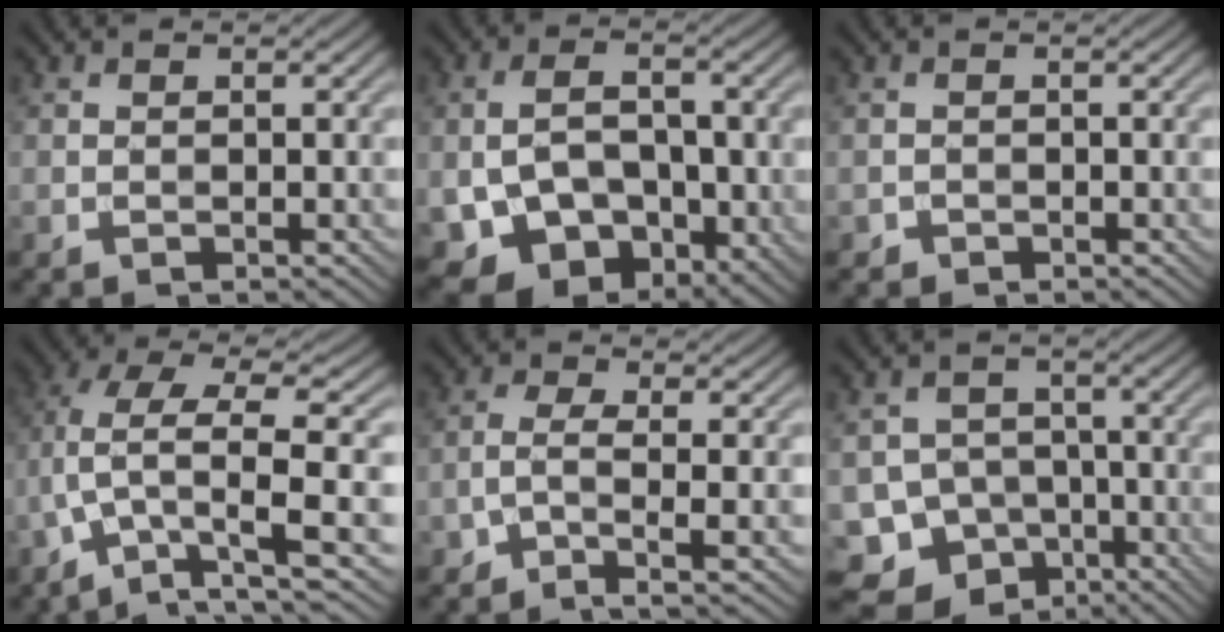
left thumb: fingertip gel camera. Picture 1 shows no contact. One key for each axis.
{"total": 11.2, "fx": -2.7, "fy": 7.7, "fz": 7.6, "tx": -0.146, "ty": -0.023, "tz": -0.035}
{"total": 0.8, "fx": -0.6, "fy": 0.6, "fz": 0.0, "tx": 0.002, "ty": -0.003, "tz": -0.011}
{"total": 11.2, "fx": -0.1, "fy": 4.6, "fz": 10.2, "tx": -0.221, "ty": 0.001, "tz": -0.003}
{"total": 4.0, "fx": -1.4, "fy": 1.4, "fz": 3.5, "tx": -0.076, "ty": 0.001, "tz": -0.034}
{"total": 10.8, "fx": -6.6, "fy": 8.2, "fz": 2.5, "tx": -0.068, "ty": -0.021, "tz": -0.108}